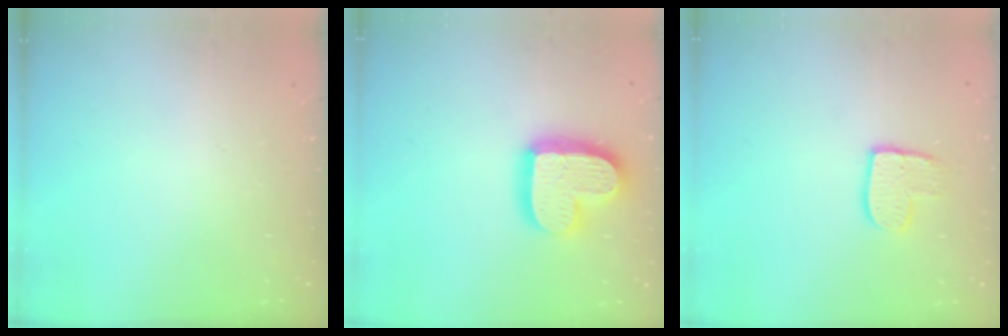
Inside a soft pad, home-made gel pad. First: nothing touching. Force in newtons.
{"total": 17.7, "press": 17.7, "slide": 1.5}
{"total": 9.1, "press": 9.0, "slide": 0.7}